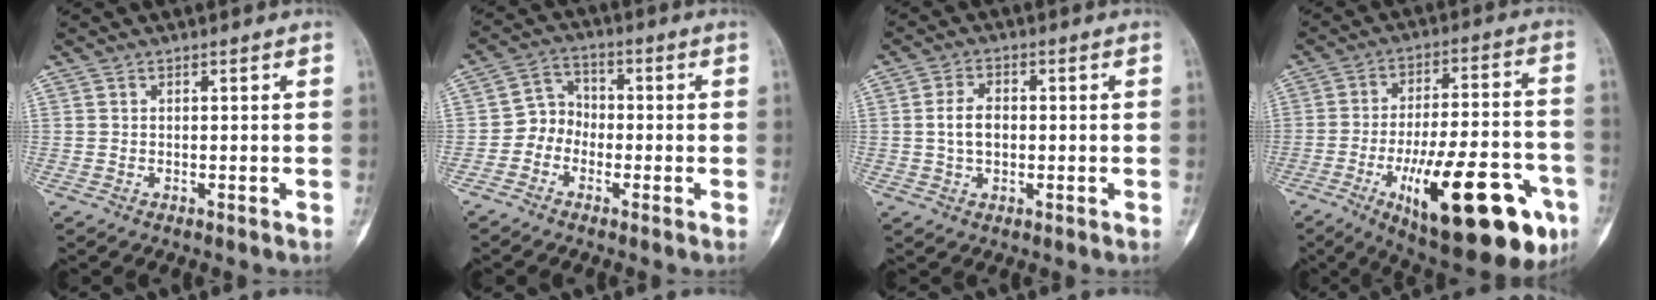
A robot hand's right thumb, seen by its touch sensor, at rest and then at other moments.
{"total": 5.2, "force": [-1.9, 4.5, 1.8], "torque": [-0.005, 0.024, -0.049]}
{"total": 4.9, "force": [0.1, 3.3, 3.7], "torque": [-0.068, 0.009, 0.001]}
{"total": 26.8, "force": [-10.9, 9.0, 22.8], "torque": [-0.298, 0.036, -0.149]}